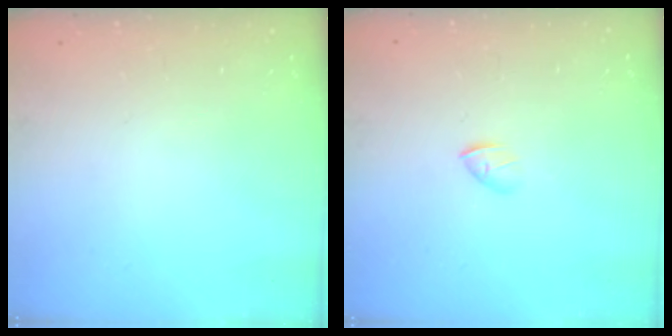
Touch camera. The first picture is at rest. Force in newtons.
{"total": 1.7, "press": 1.6, "slide": 0.6}